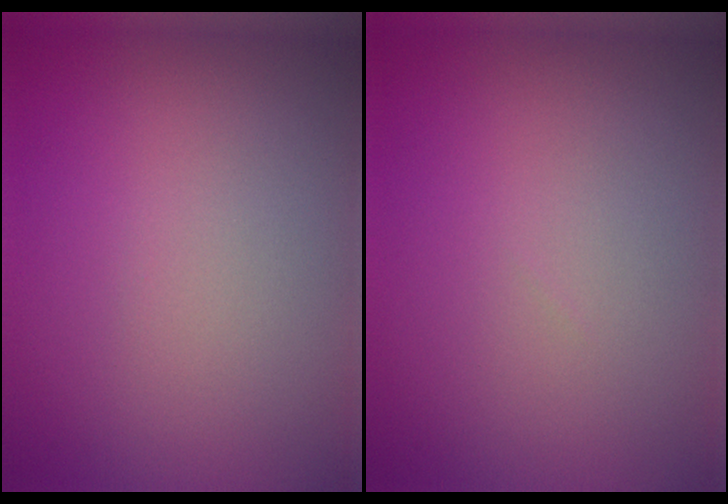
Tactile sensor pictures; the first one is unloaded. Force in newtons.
{"total": 0.0}